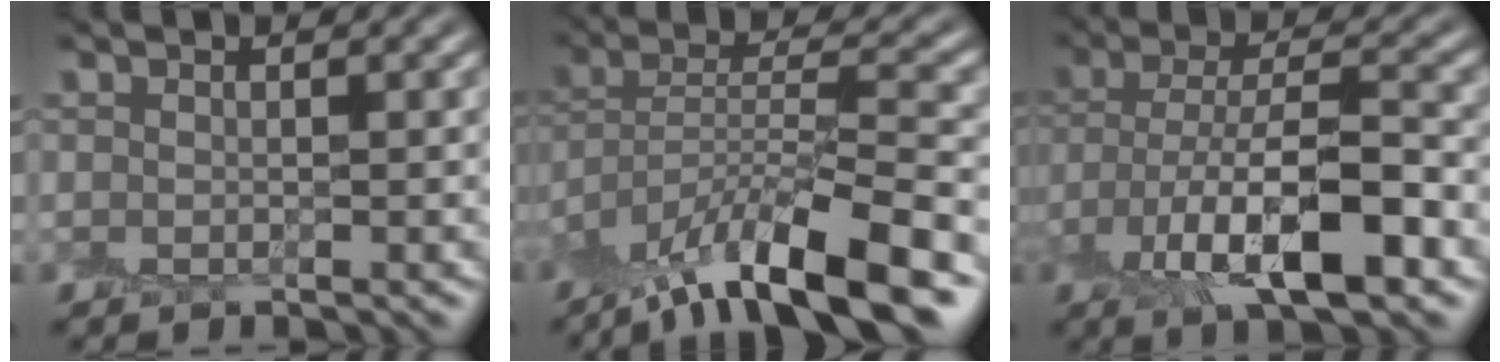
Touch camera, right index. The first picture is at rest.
{"total": 11.7, "force": [-7.9, 2.6, 8.2], "torque": [-0.136, 0.010, -0.144]}
{"total": 9.2, "force": [-3.3, 3.5, 7.8], "torque": [-0.140, 0.000, -0.062]}